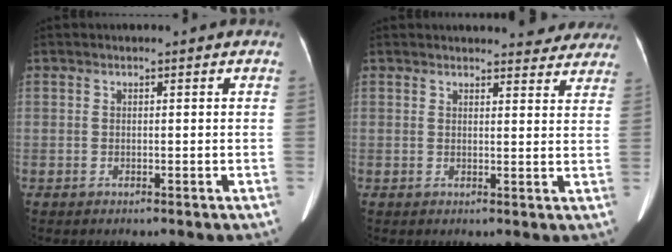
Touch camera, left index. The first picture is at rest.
{"total": 10.3, "force": [9.7, 2.6, 2.4], "torque": [-0.002, -0.003, 0.091]}